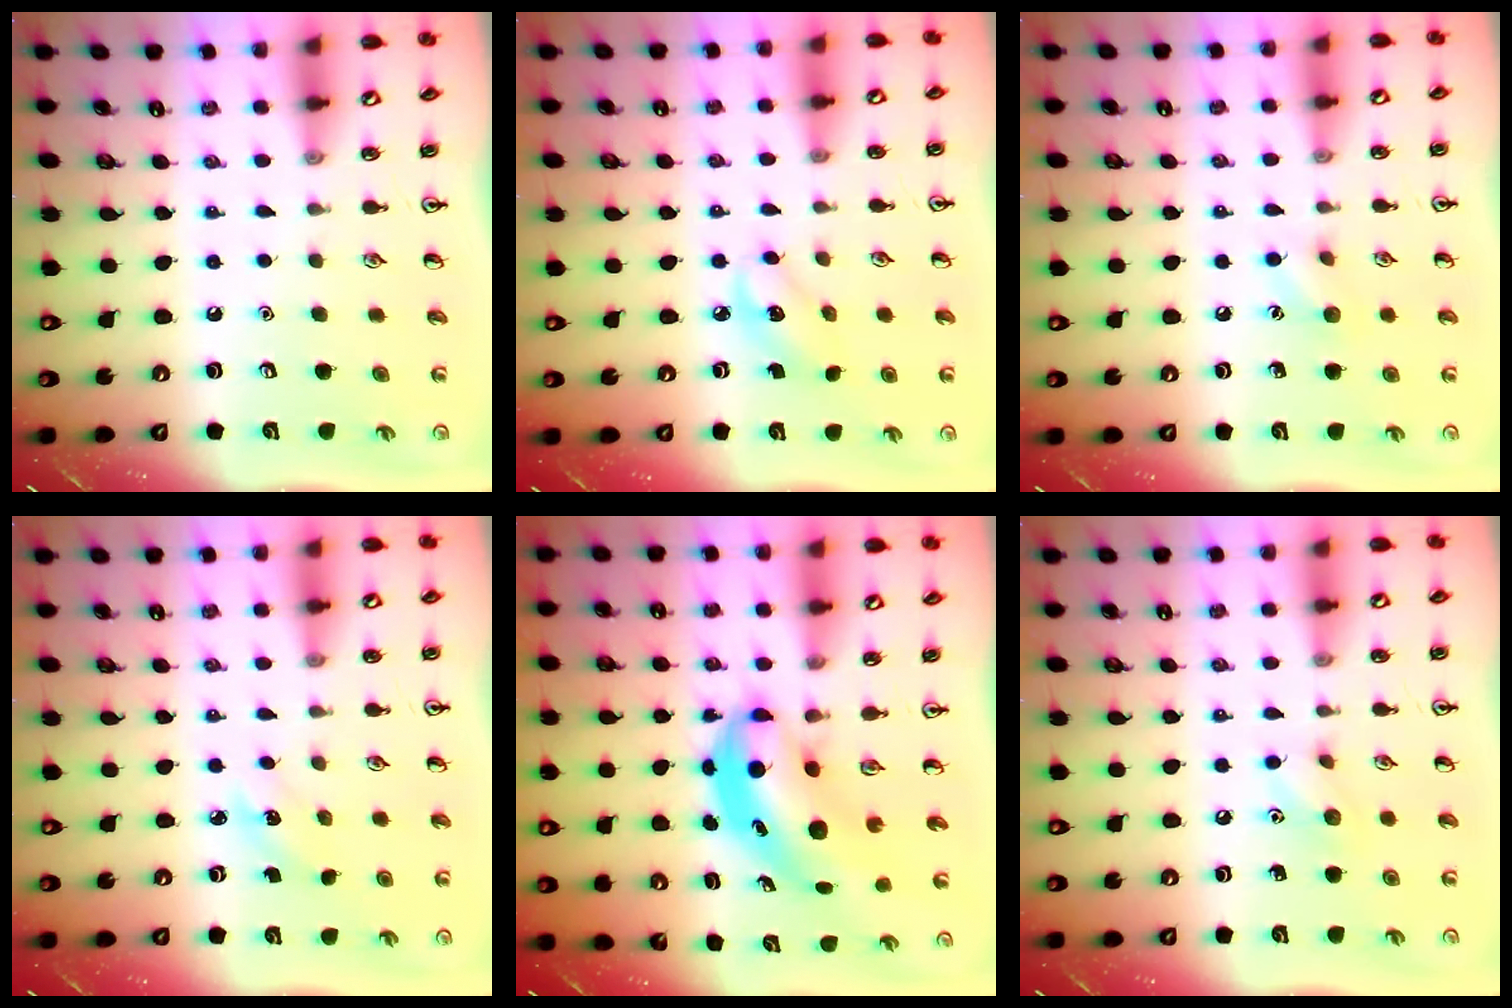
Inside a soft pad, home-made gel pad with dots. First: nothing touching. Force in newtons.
{"total": 3.2, "press": 3.1, "slide": 0.8}
{"total": 6.7, "press": 6.4, "slide": 2.0}
{"total": 2.4, "press": 2.2, "slide": 0.8}
{"total": 6.3, "press": 6.1, "slide": 1.7}
{"total": 5.8, "press": 5.7, "slide": 1.1}